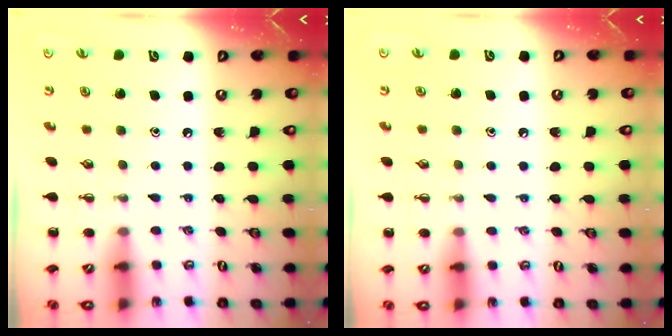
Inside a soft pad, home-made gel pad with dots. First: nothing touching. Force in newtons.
{"total": 4.1, "press": 3.8, "slide": 1.6}